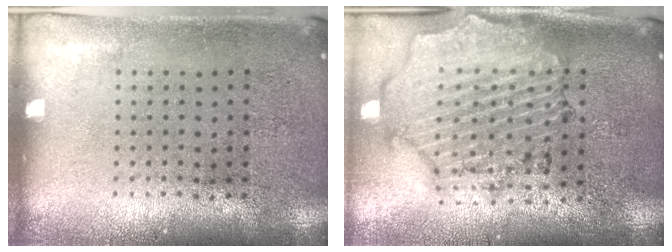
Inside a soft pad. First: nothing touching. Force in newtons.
{"total": 1.6, "press": 1.6, "slide": 0.4}